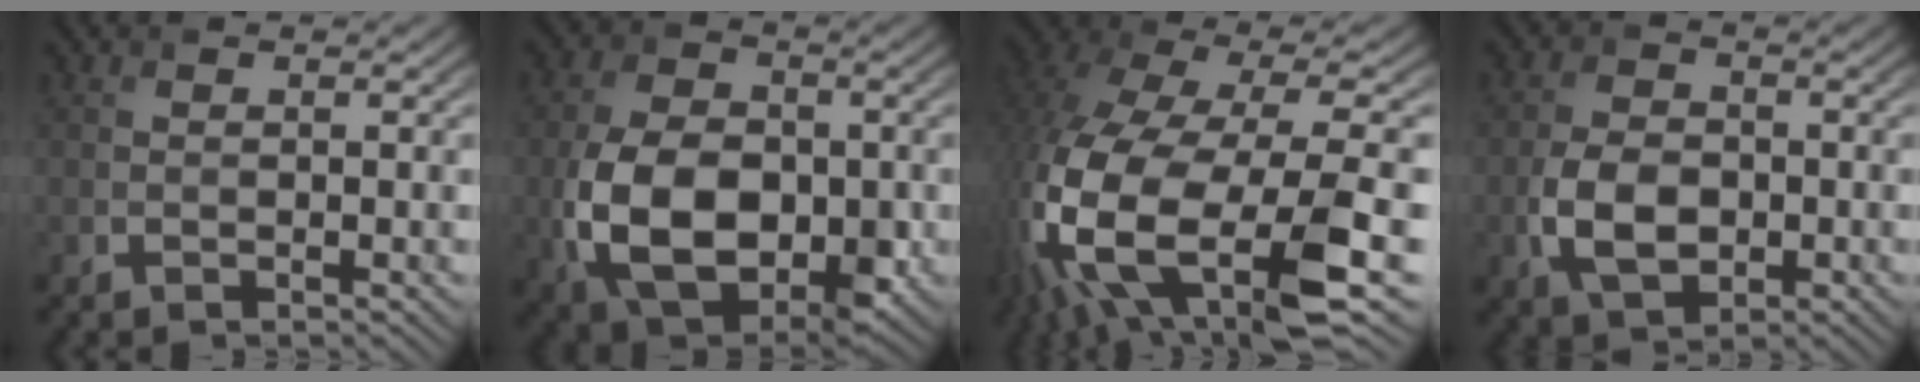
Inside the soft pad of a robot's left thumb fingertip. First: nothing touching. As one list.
[{"total": 12.4, "force": [-2.7, 8.0, 9.0], "torque": [-0.198, -0.021, -0.050]}, {"total": 18.2, "force": [-5.3, 9.2, 14.7], "torque": [-0.364, -0.068, -0.056]}, {"total": 5.9, "force": [-1.6, 3.9, 4.1], "torque": [-0.090, -0.007, -0.033]}]